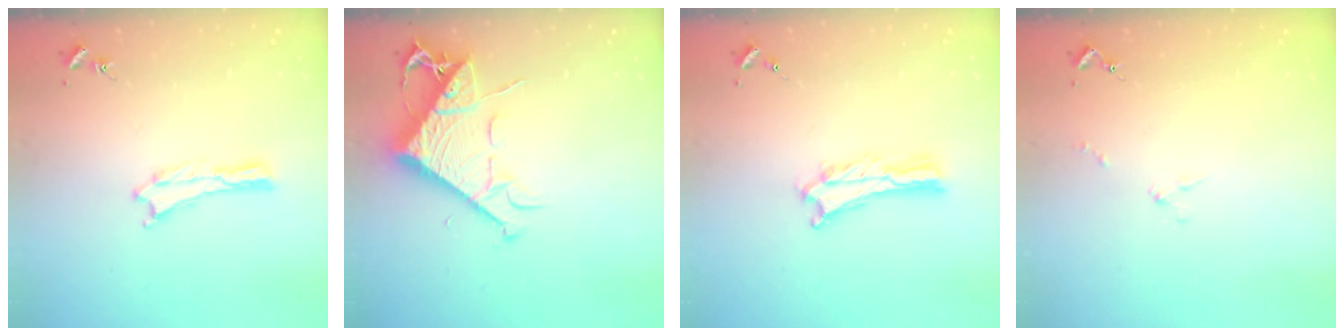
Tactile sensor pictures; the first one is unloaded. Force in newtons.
{"total": 9.2, "press": 9.1, "slide": 1.2}
{"total": 1.3, "press": 1.3, "slide": 0.3}
{"total": 1.3, "press": 1.2, "slide": 0.1}